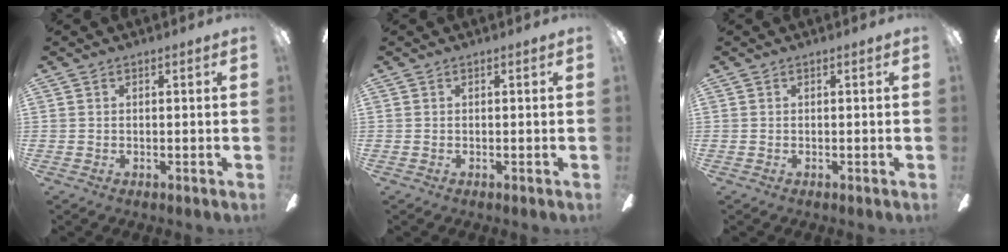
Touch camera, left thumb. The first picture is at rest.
{"total": 0.0}
{"total": 0.0}